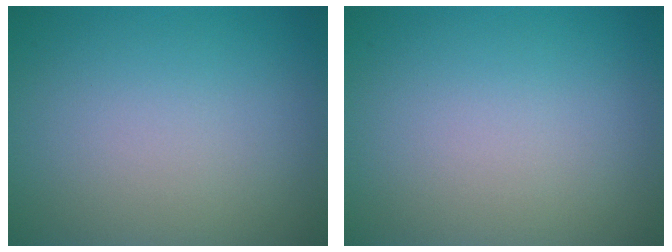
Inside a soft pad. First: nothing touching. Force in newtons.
{"total": 0.0}